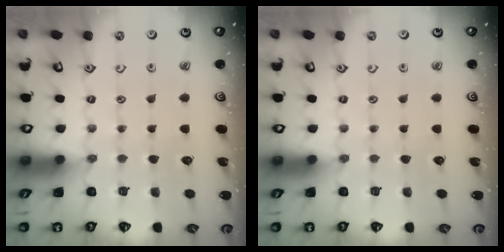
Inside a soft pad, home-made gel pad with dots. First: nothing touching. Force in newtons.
{"total": 0.0}